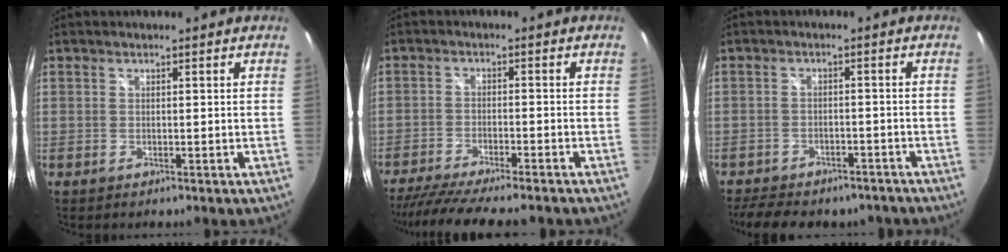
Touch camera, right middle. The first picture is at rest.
{"total": 13.5, "force": [-11.7, 1.2, 6.7], "torque": [-0.140, -0.032, -0.186]}
{"total": 12.0, "force": [-9.8, 4.9, 4.9], "torque": [-0.111, -0.009, -0.133]}